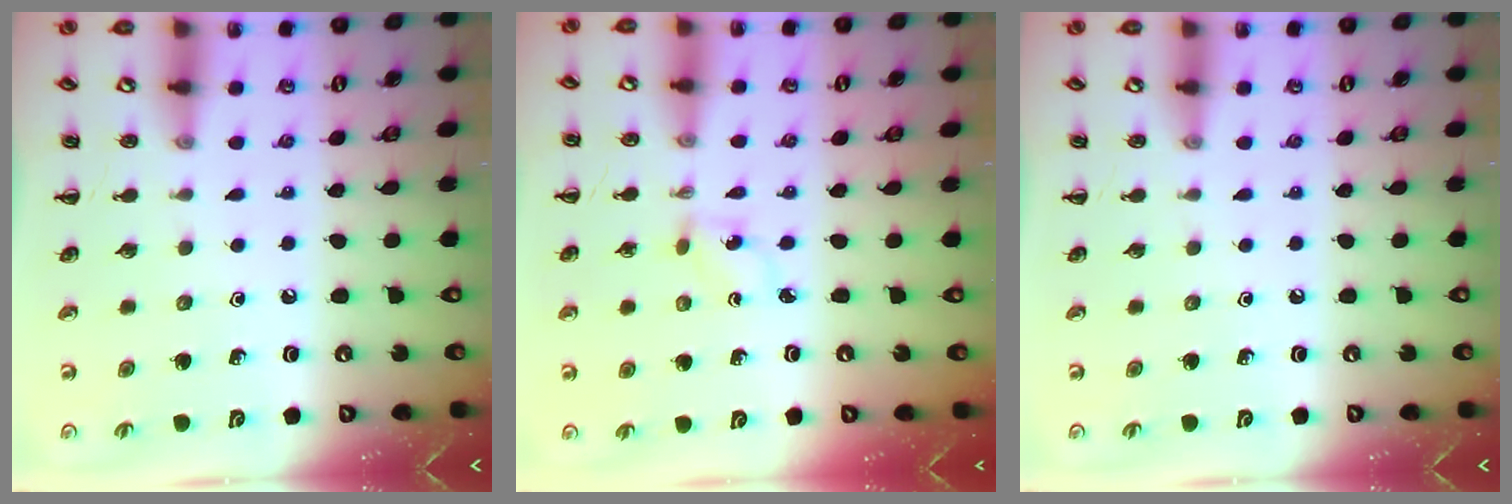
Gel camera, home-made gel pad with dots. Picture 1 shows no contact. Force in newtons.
{"total": 2.5, "press": 2.3, "slide": 1.0}
{"total": 0.0}